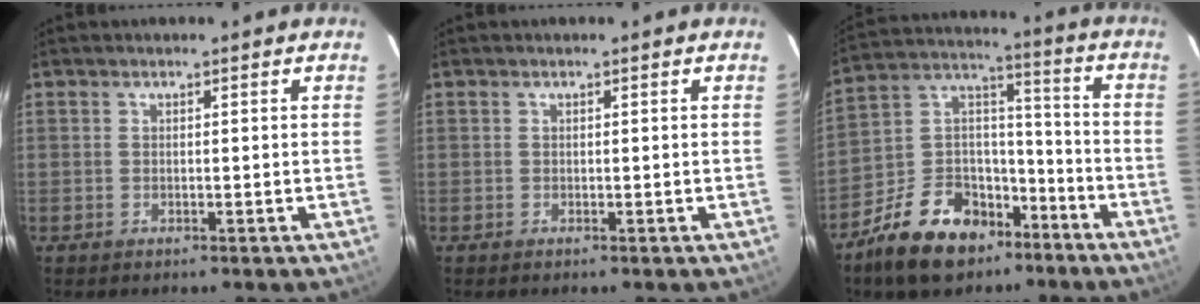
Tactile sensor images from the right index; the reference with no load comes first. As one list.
[{"total": 0.0}, {"total": 17.7, "force": [-11.2, 10.8, 8.6], "torque": [-0.185, 0.051, -0.174]}]